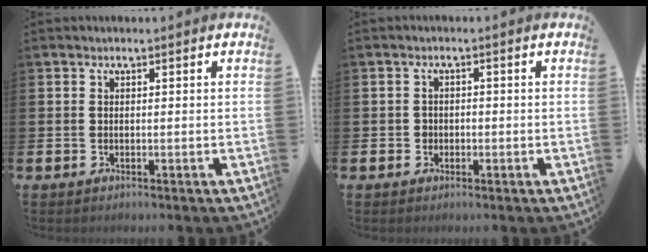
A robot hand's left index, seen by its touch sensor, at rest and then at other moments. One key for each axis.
{"total": 1.3, "fx": -0.5, "fy": 1.1, "fz": 0.2, "tx": -0.004, "ty": 0.004, "tz": -0.013}